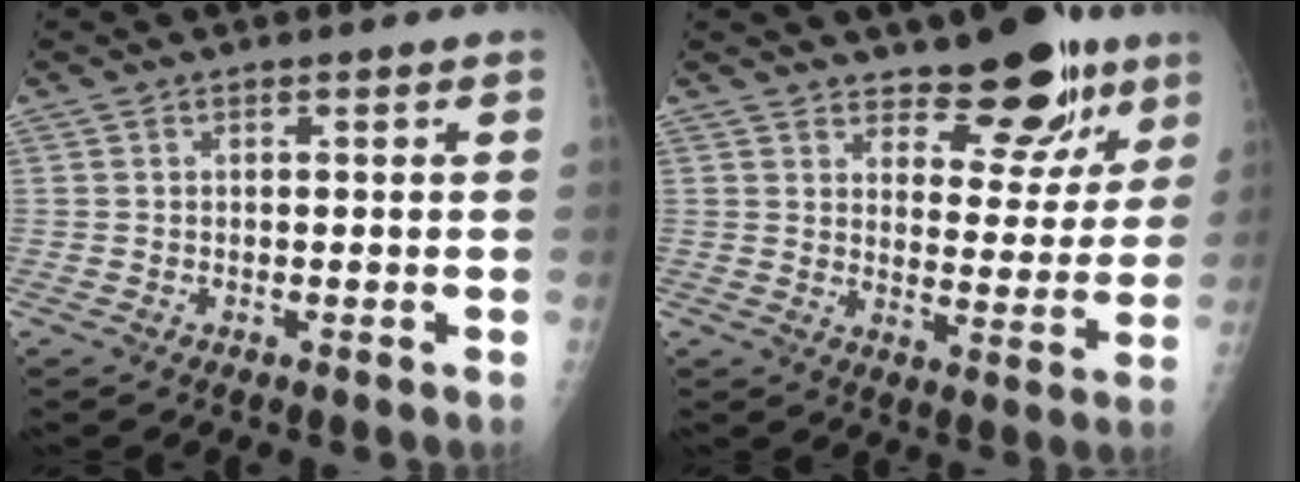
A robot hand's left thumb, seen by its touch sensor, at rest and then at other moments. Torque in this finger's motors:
{"motor_torque": [0.20, 0.33, 0.07, -0.28, 0.05]}